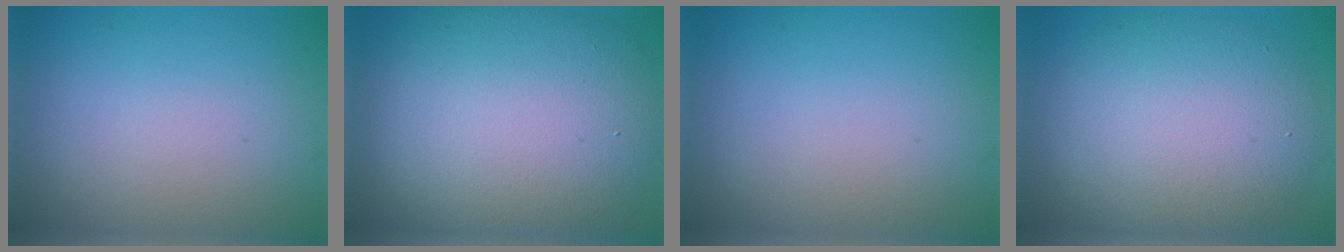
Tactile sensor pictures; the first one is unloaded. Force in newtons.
{"total": 12.9, "press": 12.9, "slide": 1.0}
{"total": 0.0}
{"total": 8.3, "press": 8.3, "slide": 0.3}